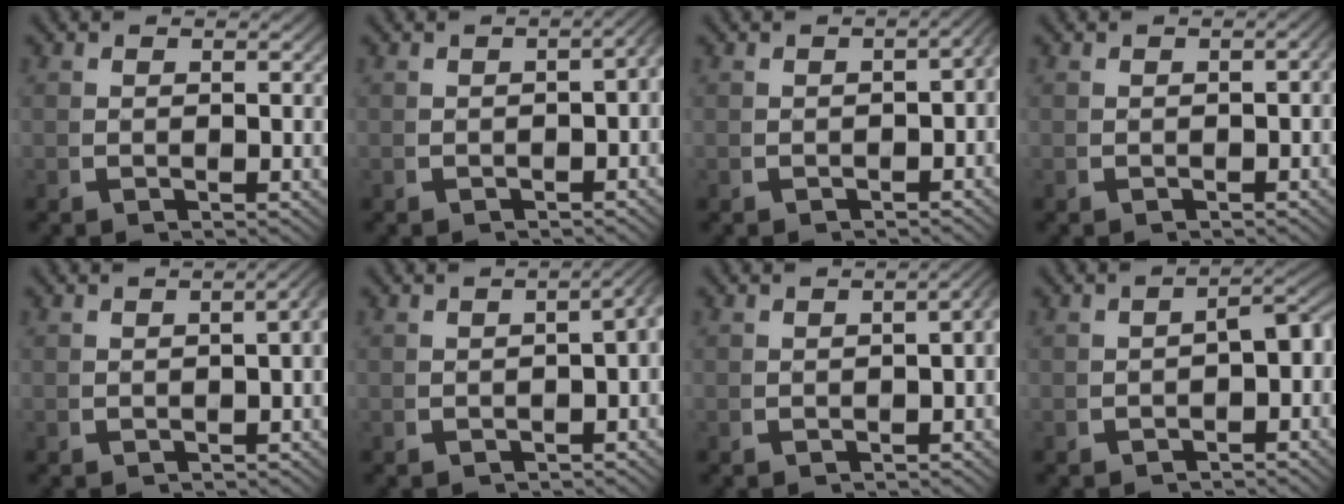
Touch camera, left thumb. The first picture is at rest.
{"total": 3.5, "force": [-0.7, 1.8, 3.0], "torque": [-0.028, 0.012, -0.013]}
{"total": 3.0, "force": [-0.7, 1.6, 2.4], "torque": [-0.023, 0.009, -0.012]}
{"total": 1.2, "force": [-0.8, 0.6, 0.7], "torque": [-0.009, 0.000, -0.010]}
{"total": 4.0, "force": [-0.3, 1.9, 3.5], "torque": [-0.033, 0.017, -0.009]}
{"total": 4.8, "force": [0.0, 2.9, 3.8], "torque": [-0.034, 0.023, -0.012]}
{"total": 3.5, "force": [-0.6, 1.7, 3.0], "torque": [-0.029, 0.013, -0.012]}
{"total": 4.2, "force": [-1.4, 2.3, 3.2], "torque": [-0.038, -0.003, -0.017]}